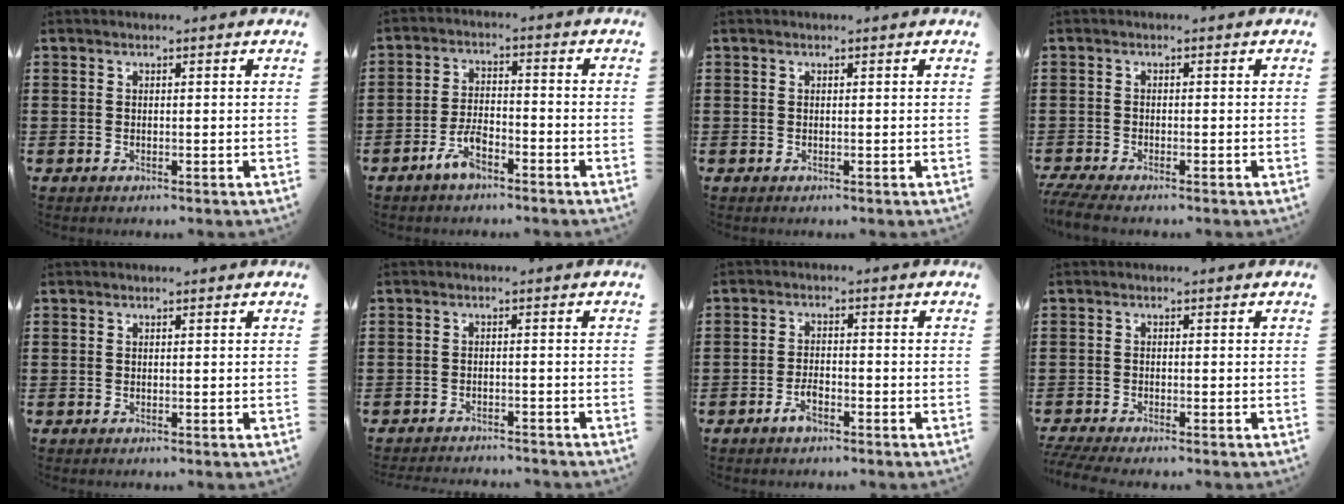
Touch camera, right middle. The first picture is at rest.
{"total": 5.1, "force": [-3.4, 1.7, 3.3], "torque": [-0.075, 0.006, -0.067]}
{"total": 0.0}
{"total": 1.8, "force": [-1.6, 0.0, 0.9], "torque": [-0.031, -0.007, -0.034]}
{"total": 0.0}
{"total": 2.0, "force": [-2.0, 0.0, 0.0], "torque": [-0.007, -0.002, -0.041]}
{"total": 3.3, "force": [-2.0, 1.1, 2.3], "torque": [-0.047, 0.003, -0.039]}
{"total": 1.7, "force": [-1.5, -0.1, 0.7], "torque": [-0.021, -0.005, -0.031]}